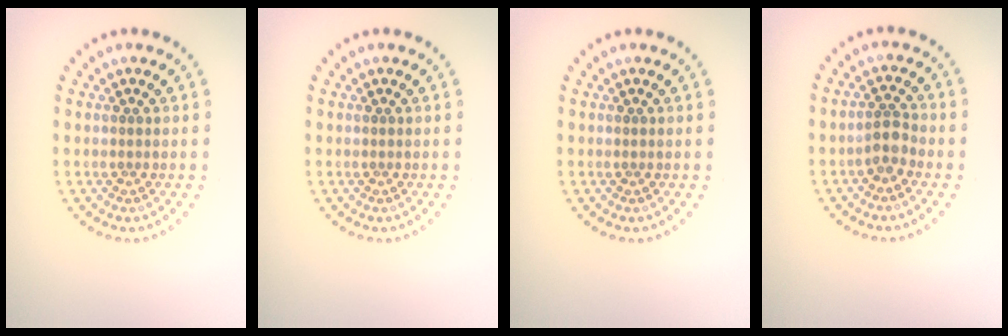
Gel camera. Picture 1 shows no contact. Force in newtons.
{"total": 0.0}
{"total": 0.0}
{"total": 2.0, "press": 1.7, "slide": 1.0}